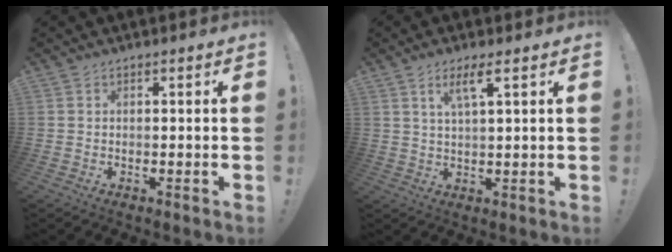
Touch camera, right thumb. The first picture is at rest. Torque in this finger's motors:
{"motor_torque": [-0.16, 0.15, 0.06, 0.55, 0.20]}